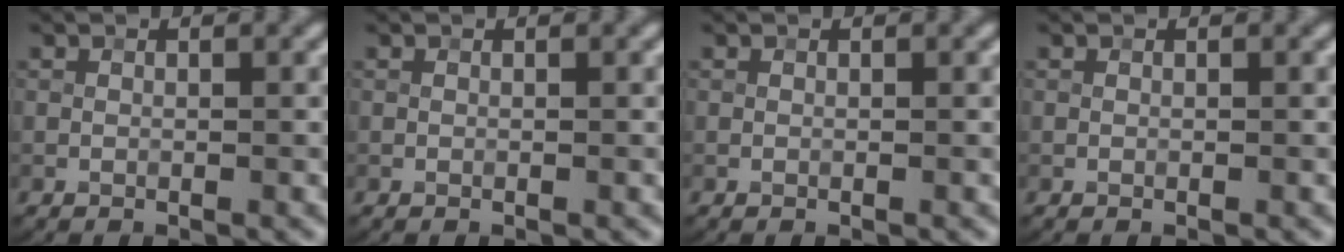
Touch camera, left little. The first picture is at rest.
{"total": 0.0}
{"total": 0.0}
{"total": 0.0}